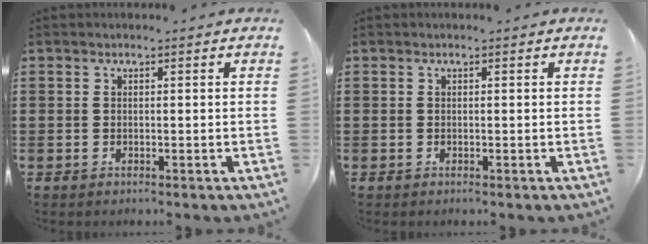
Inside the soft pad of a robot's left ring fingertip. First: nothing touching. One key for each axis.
{"total": 0.0}